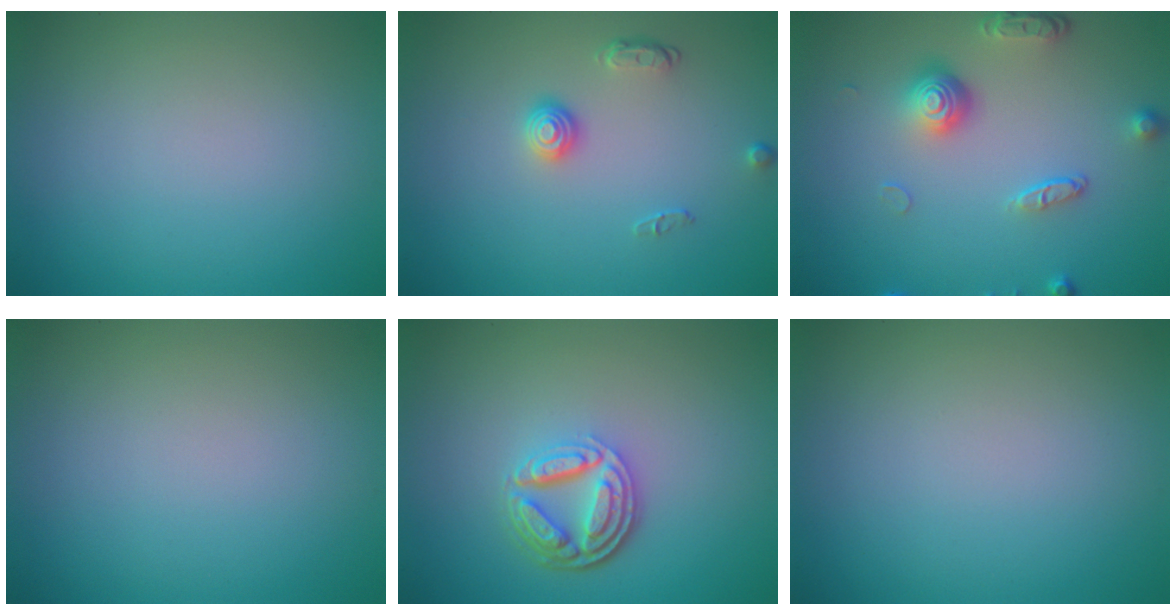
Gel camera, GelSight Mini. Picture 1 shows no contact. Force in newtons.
{"total": 1.7, "press": 1.4, "slide": 1.0}
{"total": 4.2, "press": 3.0, "slide": 2.9}
{"total": 0.0}
{"total": 4.7, "press": 3.6, "slide": 3.1}
{"total": 0.0}